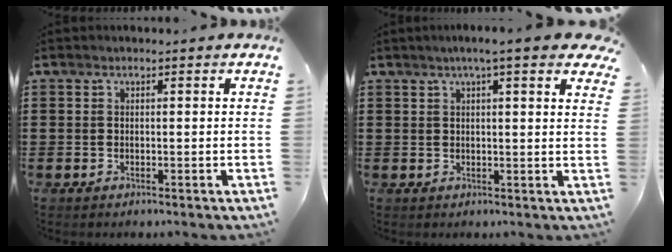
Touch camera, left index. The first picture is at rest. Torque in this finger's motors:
{"motor_torque": [1.14, -1.00, 0.09, -0.05]}